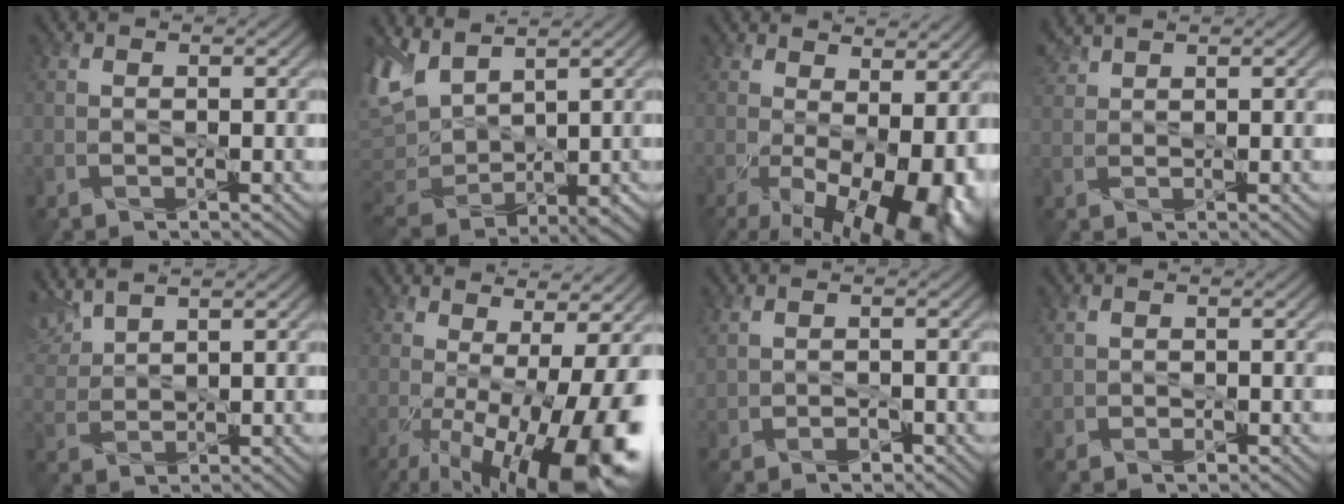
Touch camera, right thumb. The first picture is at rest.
{"total": 9.4, "force": [4.8, 5.0, 6.5], "torque": [-0.190, 0.000, 0.096]}
{"total": 15.3, "force": [-2.2, 7.6, 13.0], "torque": [-0.196, -0.042, 0.003]}
{"total": 2.6, "force": [2.4, 0.3, 1.1], "torque": [-0.029, 0.014, 0.055]}
{"total": 4.3, "force": [3.7, 0.8, 2.1], "torque": [-0.061, 0.016, 0.079]}
{"total": 17.3, "force": [-4.2, 6.5, 15.5], "torque": [-0.226, -0.037, -0.040]}
{"total": 1.6, "force": [-0.4, 1.2, 0.9], "torque": [-0.026, -0.005, -0.005]}
{"total": 1.2, "force": [-0.1, 1.1, 0.5], "torque": [-0.013, -0.007, 0.001]}